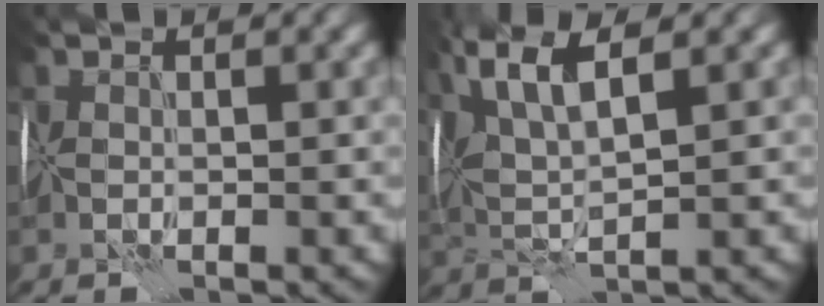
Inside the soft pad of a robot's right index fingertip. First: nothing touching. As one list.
[{"total": 6.6, "force": [3.0, 1.7, 5.6], "torque": [-0.118, 0.010, 0.058]}]